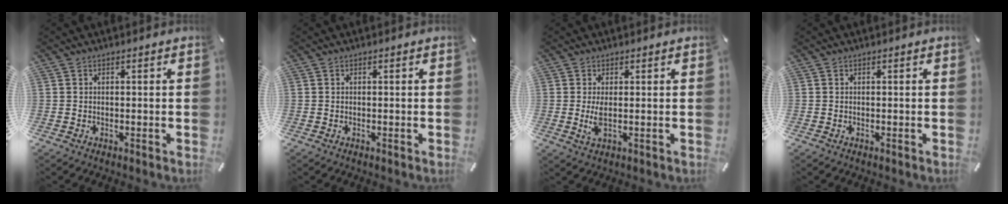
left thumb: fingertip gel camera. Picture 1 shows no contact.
{"total": 0.0}
{"total": 3.8, "force": [0.3, 1.0, 3.7], "torque": [-0.082, -0.007, 0.002]}
{"total": 0.0}